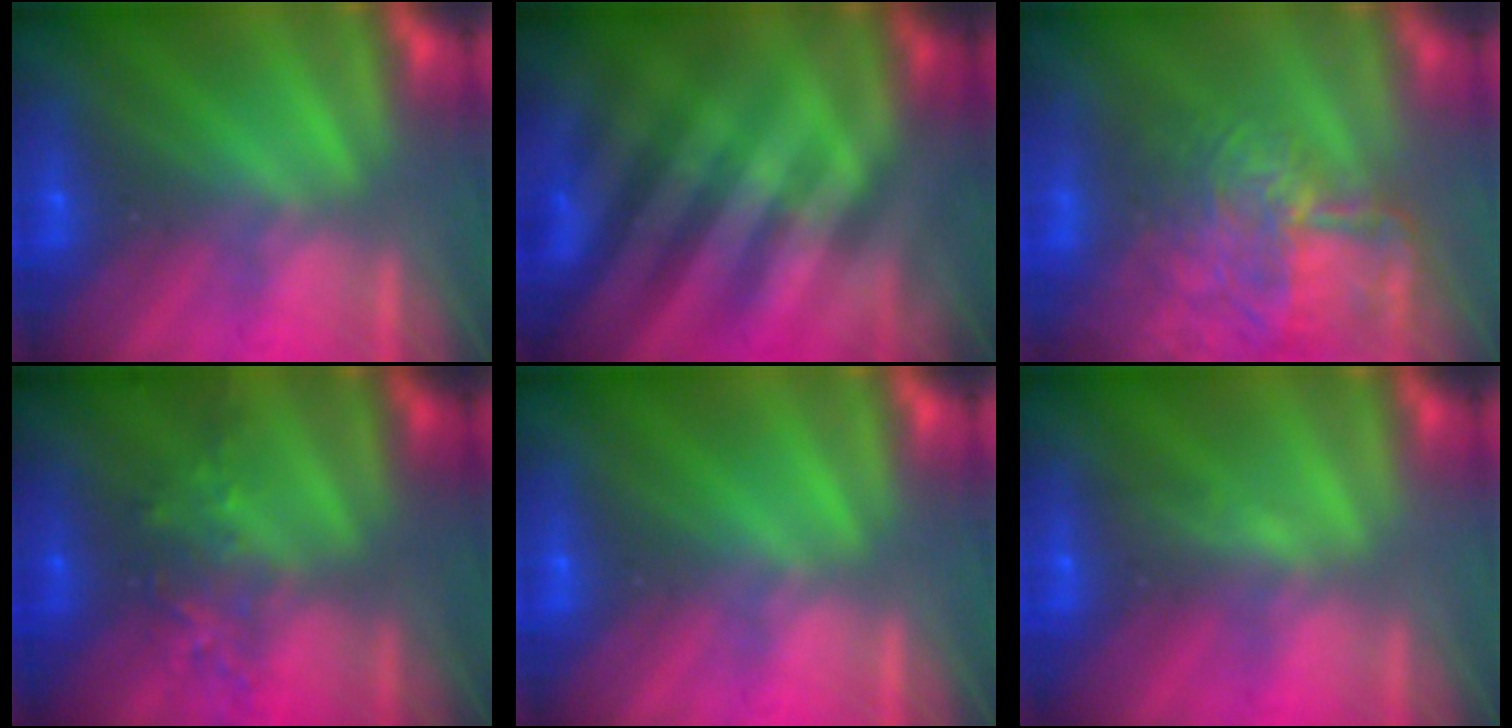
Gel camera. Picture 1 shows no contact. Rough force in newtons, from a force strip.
{"total": 2.5}
{"total": 9.2}
{"total": 2.4}
{"total": 0.0}
{"total": 2.6}